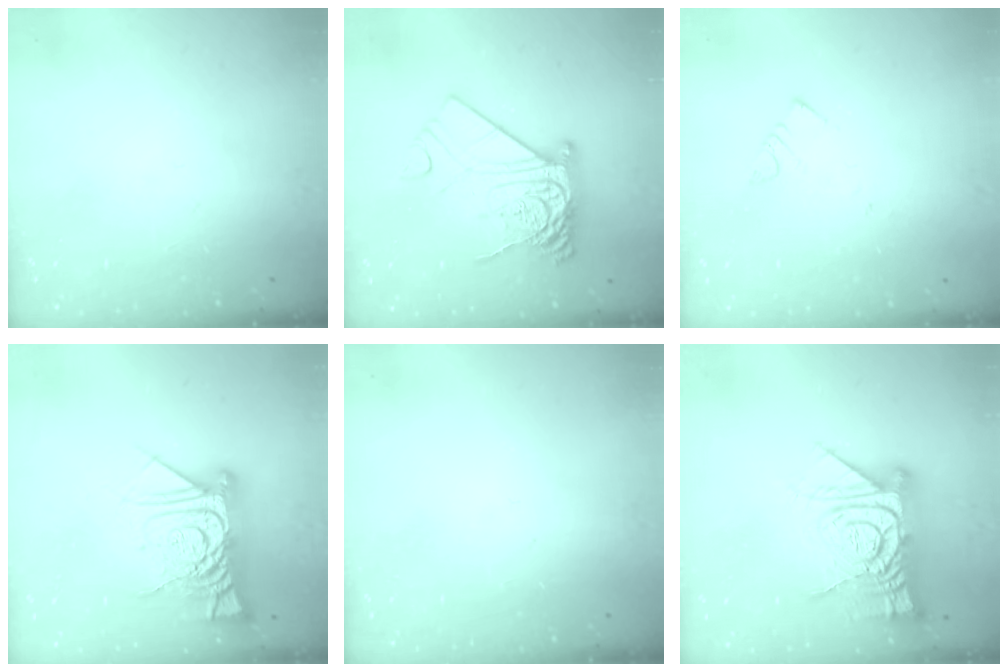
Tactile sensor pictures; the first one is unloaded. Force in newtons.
{"total": 15.6, "press": 15.5, "slide": 1.9}
{"total": 3.8, "press": 3.8, "slide": 0.2}
{"total": 15.3, "press": 15.2, "slide": 1.3}
{"total": 0.0}
{"total": 18.4, "press": 18.3, "slide": 1.8}